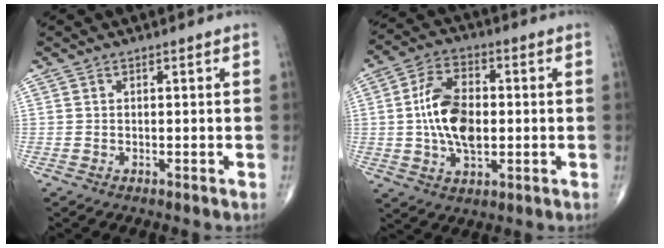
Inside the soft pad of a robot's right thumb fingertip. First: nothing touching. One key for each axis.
{"total": 12.5, "fx": -0.1, "fy": 7.1, "fz": 10.2, "tx": -0.181, "ty": 0.010, "tz": -0.002}